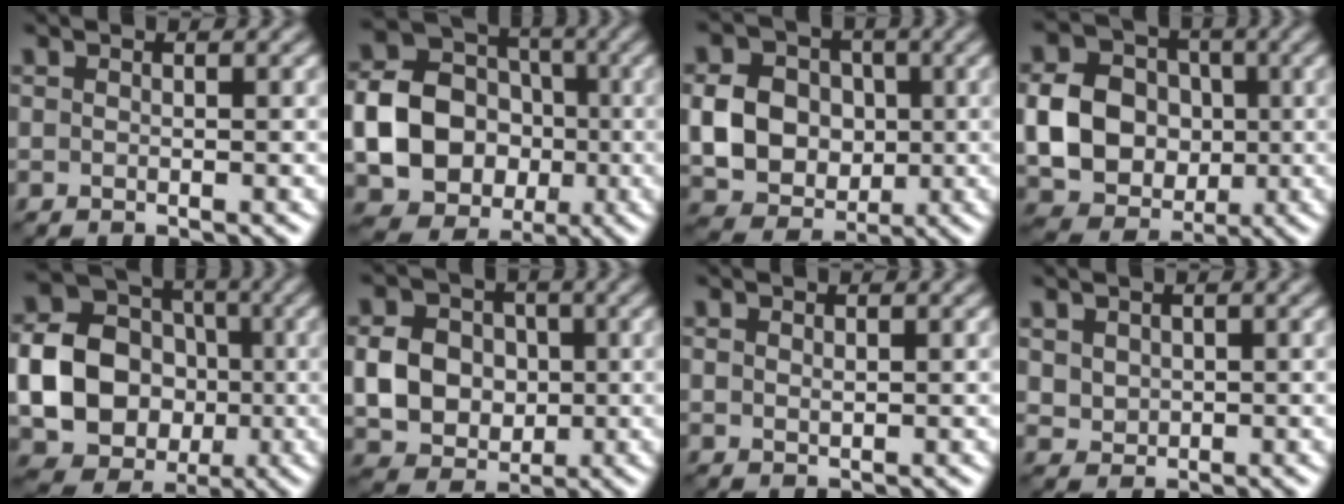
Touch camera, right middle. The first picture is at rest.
{"total": 10.8, "force": [-1.8, 9.3, 5.2], "torque": [-0.083, -0.027, -0.047]}
{"total": 7.2, "force": [-0.3, 6.2, 3.6], "torque": [-0.073, 0.000, -0.015]}
{"total": 9.1, "force": [-0.8, 7.8, 4.6], "torque": [-0.076, -0.008, -0.025]}
{"total": 13.0, "force": [-1.5, 11.7, 5.5], "torque": [-0.115, -0.019, -0.037]}
{"total": 5.8, "force": [-0.3, 5.0, 2.9], "torque": [-0.059, 0.002, -0.010]}
{"total": 0.5, "force": [0.2, 0.3, 0.3], "torque": [-0.010, -0.004, 0.006]}
{"total": 1.9, "force": [0.7, 1.6, 0.8], "torque": [-0.027, -0.003, 0.018]}